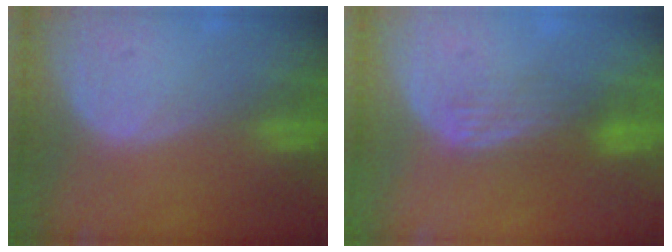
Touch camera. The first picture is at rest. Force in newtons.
{"total": 3.5, "press": 3.5, "slide": 0.0}